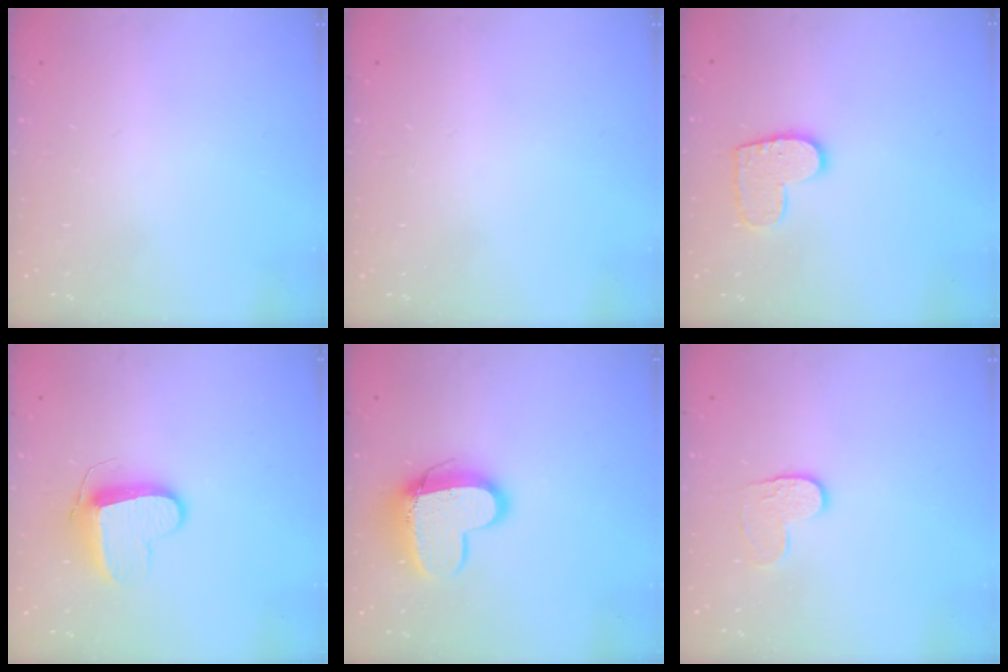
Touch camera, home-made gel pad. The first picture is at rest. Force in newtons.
{"total": 0.0}
{"total": 10.2, "press": 10.1, "slide": 0.5}
{"total": 9.9, "press": 9.9, "slide": 0.3}
{"total": 13.1, "press": 13.0, "slide": 1.1}
{"total": 5.2, "press": 5.2, "slide": 0.2}